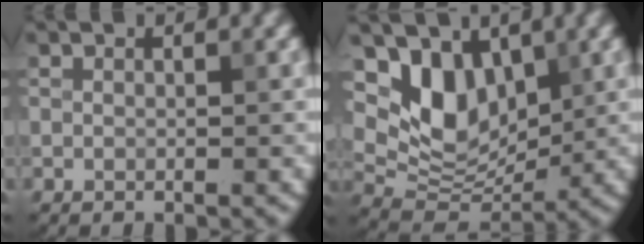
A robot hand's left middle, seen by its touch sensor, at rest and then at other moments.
{"total": 6.4, "force": [2.6, 4.3, 3.9], "torque": [-0.075, -0.016, 0.044]}